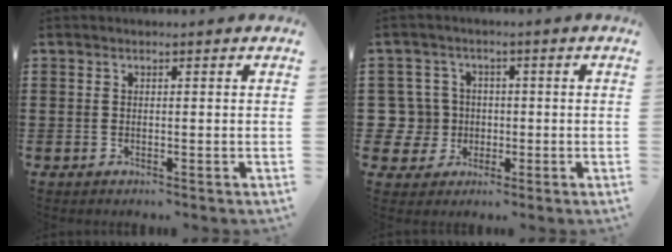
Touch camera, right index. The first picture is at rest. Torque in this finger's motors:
{"motor_torque": [1.02, 1.12, 0.06, -0.02]}